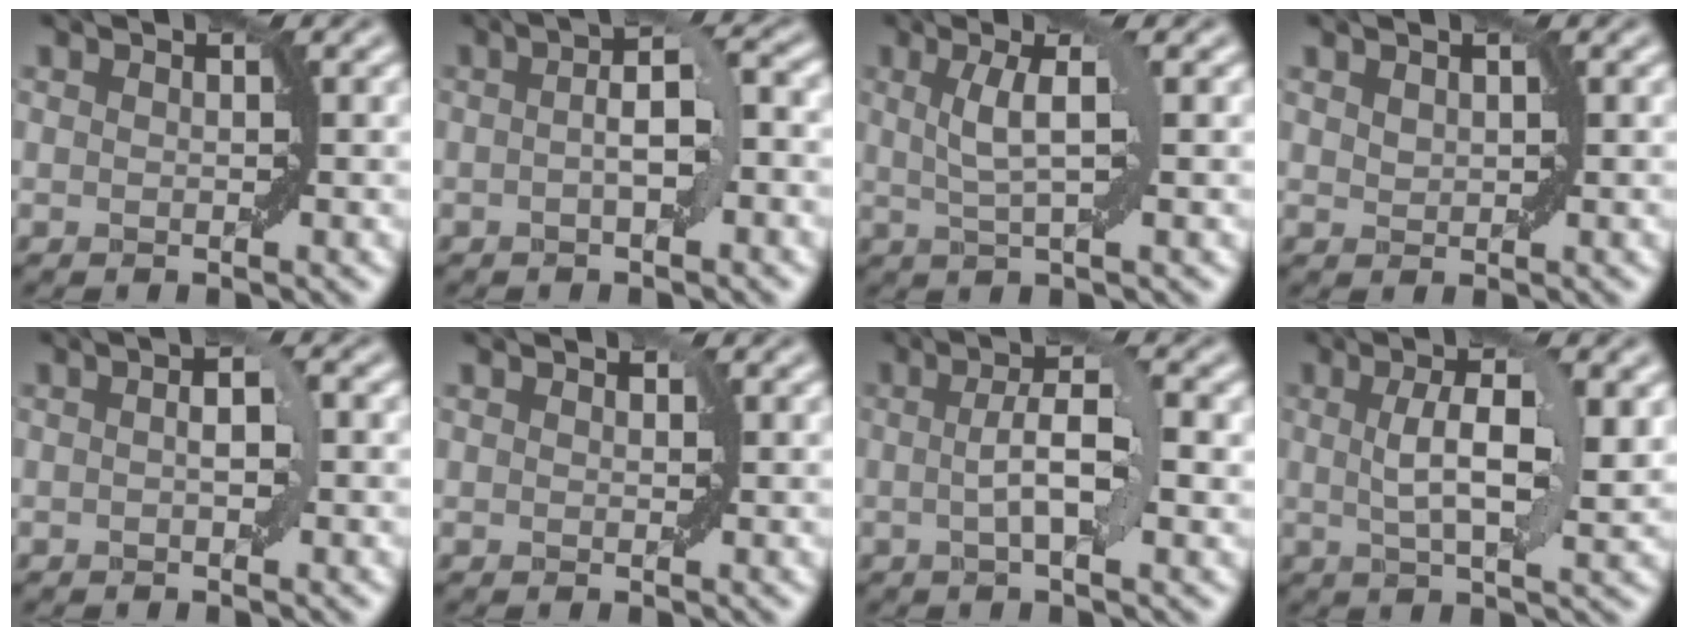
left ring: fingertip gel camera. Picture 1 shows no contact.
{"total": 4.4, "force": [-0.2, 1.2, 4.2], "torque": [-0.066, 0.009, -0.007]}
{"total": 3.8, "force": [1.0, 0.7, 3.6], "torque": [-0.064, 0.001, 0.019]}
{"total": 0.9, "force": [0.6, 0.5, 0.5], "torque": [-0.009, 0.001, 0.016]}
{"total": 2.2, "force": [0.1, 0.7, 2.0], "torque": [-0.028, 0.007, -0.001]}
{"total": 0.6, "force": [0.4, 0.4, 0.1], "torque": [0.002, 0.000, 0.006]}
{"total": 4.7, "force": [0.3, 1.1, 4.5], "torque": [-0.079, 0.007, 0.003]}
{"total": 6.2, "force": [1.2, 1.8, 5.8], "torque": [-0.093, 0.005, 0.019]}